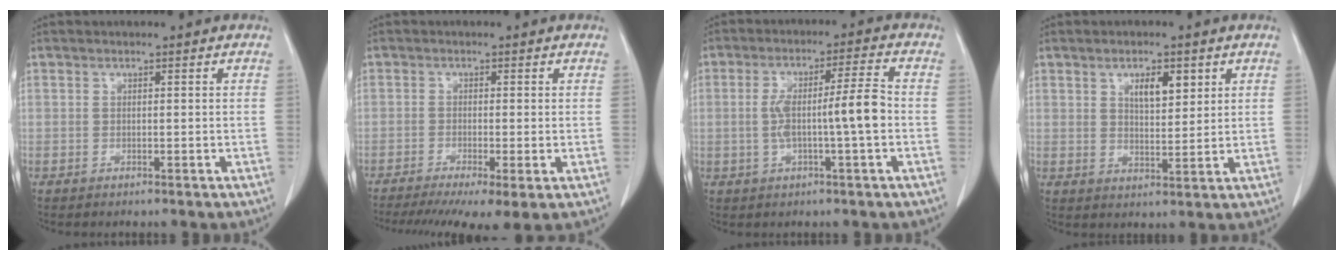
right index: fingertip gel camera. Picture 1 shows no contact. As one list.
[{"total": 9.7, "force": [-6.5, 1.6, 7.1], "torque": [-0.113, -0.018, -0.104]}, {"total": 8.1, "force": [-1.0, 0.1, 8.0], "torque": [-0.148, 0.017, -0.016]}, {"total": 5.0, "force": [2.4, 1.9, 3.9], "torque": [-0.067, -0.001, 0.043]}]